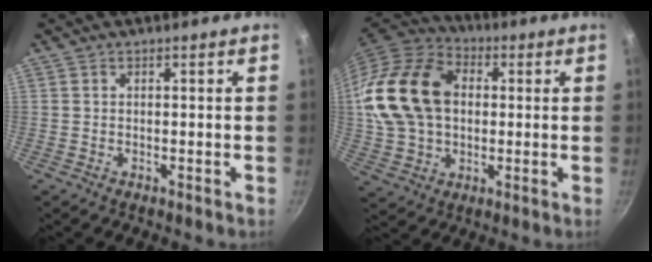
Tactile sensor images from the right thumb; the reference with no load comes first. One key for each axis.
{"total": 21.3, "fx": 2.4, "fy": 15.5, "fz": 14.3, "tx": -0.260, "ty": 0.029, "tz": 0.042}